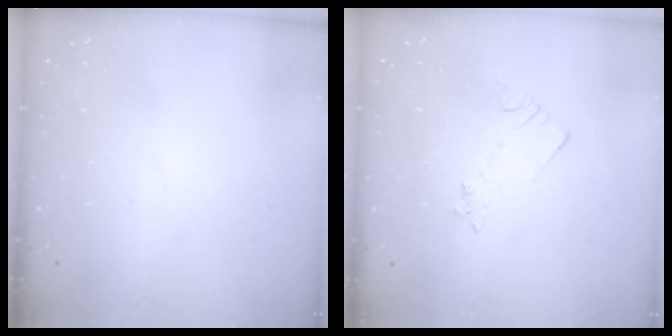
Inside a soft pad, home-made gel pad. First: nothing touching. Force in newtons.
{"total": 2.5, "press": 2.5, "slide": 0.3}